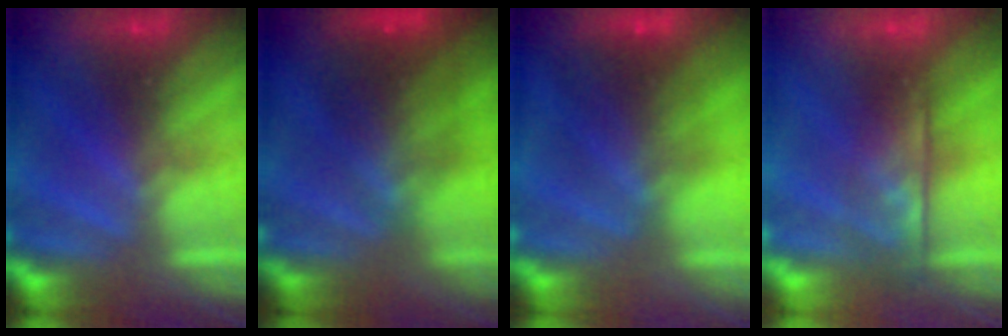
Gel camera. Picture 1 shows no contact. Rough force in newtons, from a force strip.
{"total": 7.7}
{"total": 5.7}
{"total": 4.4}